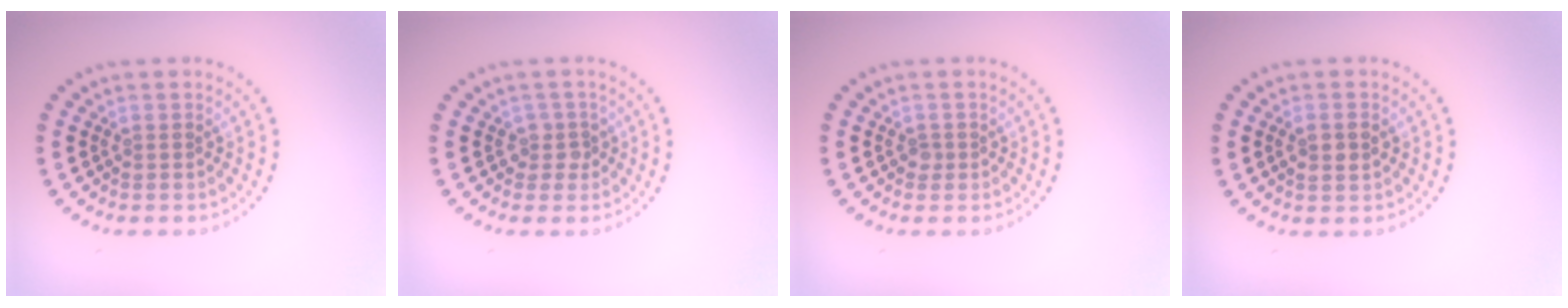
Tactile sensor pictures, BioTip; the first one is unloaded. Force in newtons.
{"total": 1.3, "press": 1.1, "slide": 0.7}
{"total": 0.6, "press": 0.5, "slide": 0.4}
{"total": 1.7, "press": 1.7, "slide": 0.2}